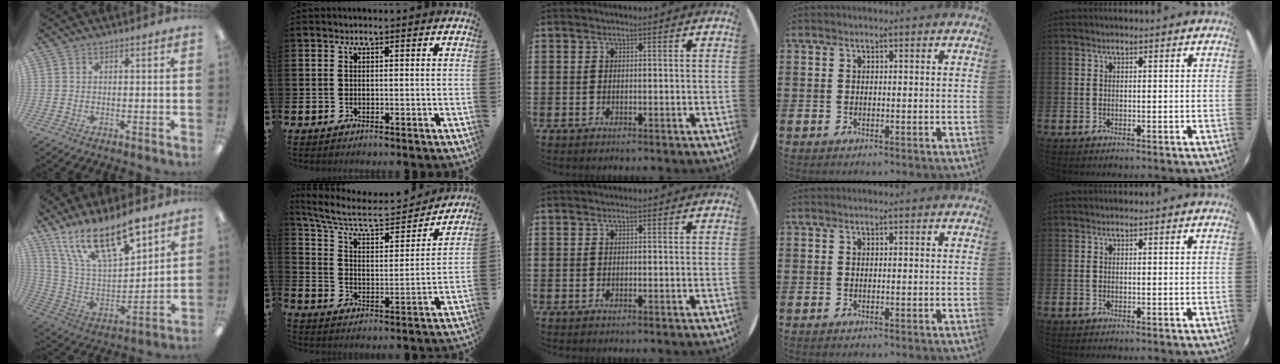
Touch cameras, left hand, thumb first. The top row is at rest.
{"thumb": {"total": 20.0, "force": [13.9, 7.3, 12.3], "torque": [-0.222, -0.081, 0.247]}, "index": {"total": 8.5, "force": [7.2, 2.7, 3.6], "torque": [-0.108, -0.042, 0.121]}}